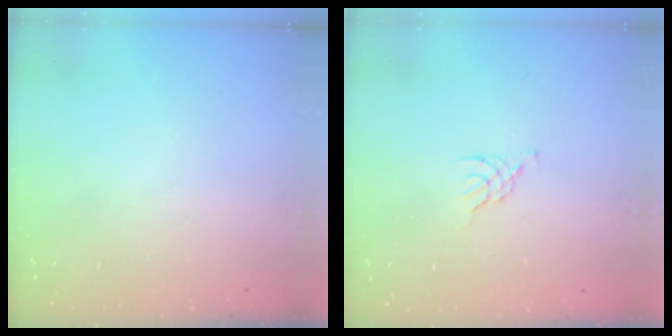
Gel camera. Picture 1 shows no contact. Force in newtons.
{"total": 0.8, "press": 0.7, "slide": 0.3}